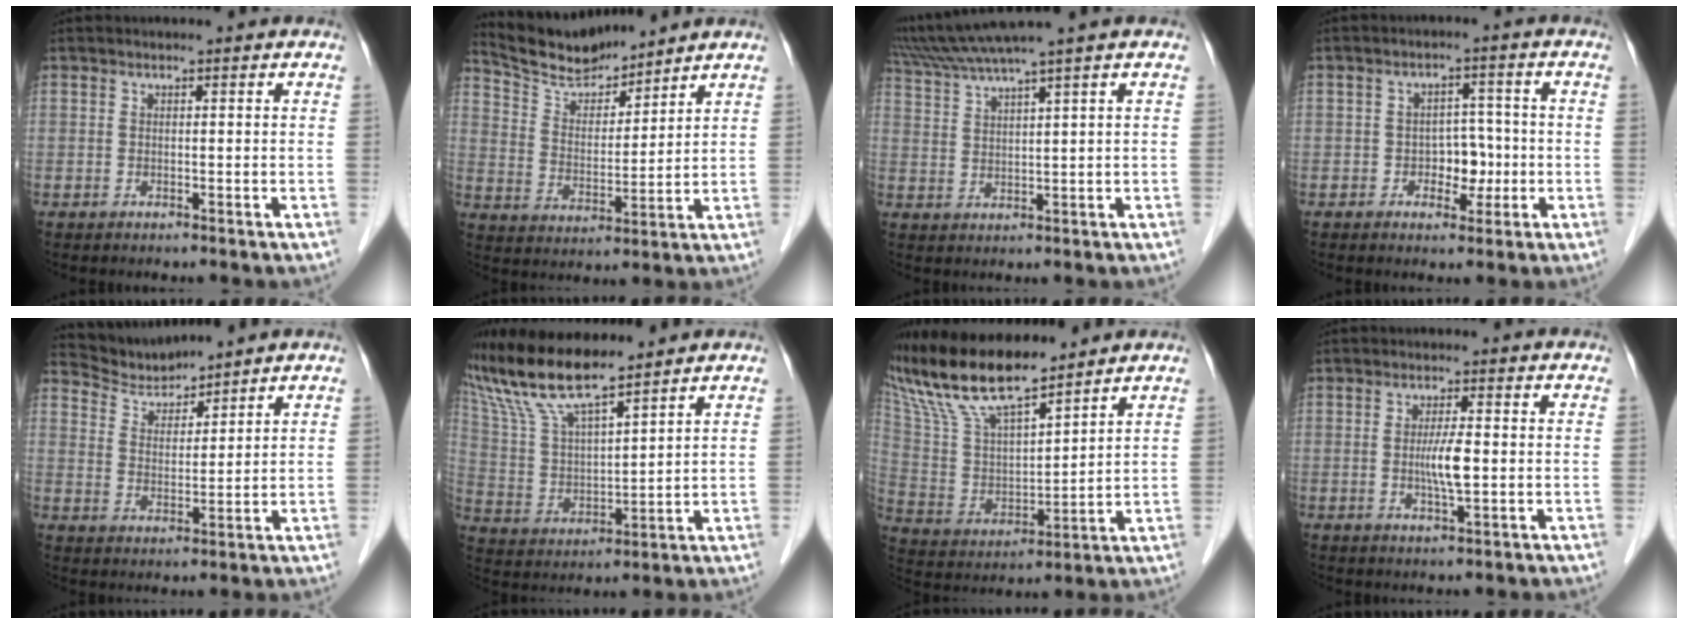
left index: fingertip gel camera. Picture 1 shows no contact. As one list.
[{"total": 9.2, "force": [9.0, 1.2, 1.7], "torque": [-0.047, 0.013, 0.178]}, {"total": 8.4, "force": [6.8, -1.8, 4.5], "torque": [-0.086, 0.021, 0.125]}, {"total": 4.5, "force": [-1.3, 3.0, 3.1], "torque": [-0.043, 0.012, -0.020]}, {"total": 5.6, "force": [5.6, 0.5, -0.3], "torque": [-0.002, 0.010, 0.113]}, {"total": 13.3, "force": [11.3, 1.4, 6.9], "torque": [-0.151, 0.014, 0.221]}, {"total": 17.5, "force": [14.9, 2.8, 8.8], "torque": [-0.182, 0.016, 0.288]}, {"total": 4.1, "force": [-0.5, 0.3, 4.0], "torque": [-0.078, -0.006, -0.011]}]